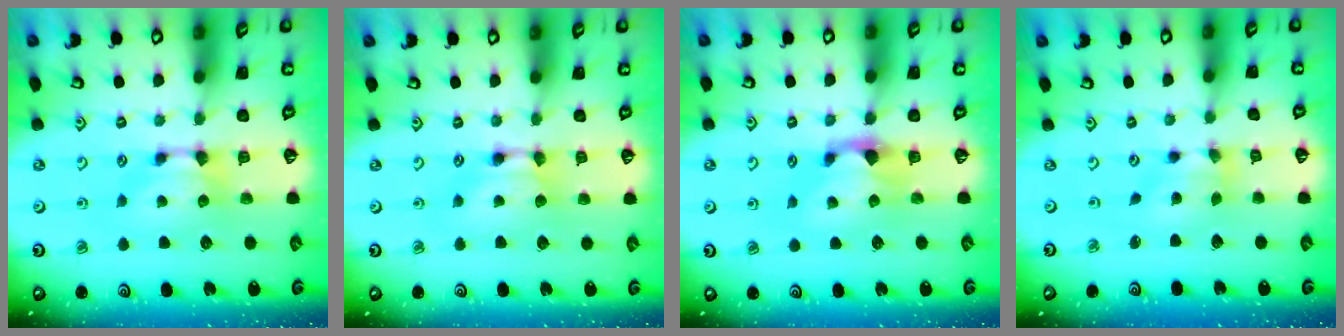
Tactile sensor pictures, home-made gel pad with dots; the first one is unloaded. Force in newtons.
{"total": 1.7, "press": 1.7, "slide": 0.1}
{"total": 1.3, "press": 0.6, "slide": 1.2}
{"total": 3.8, "press": 3.5, "slide": 1.6}